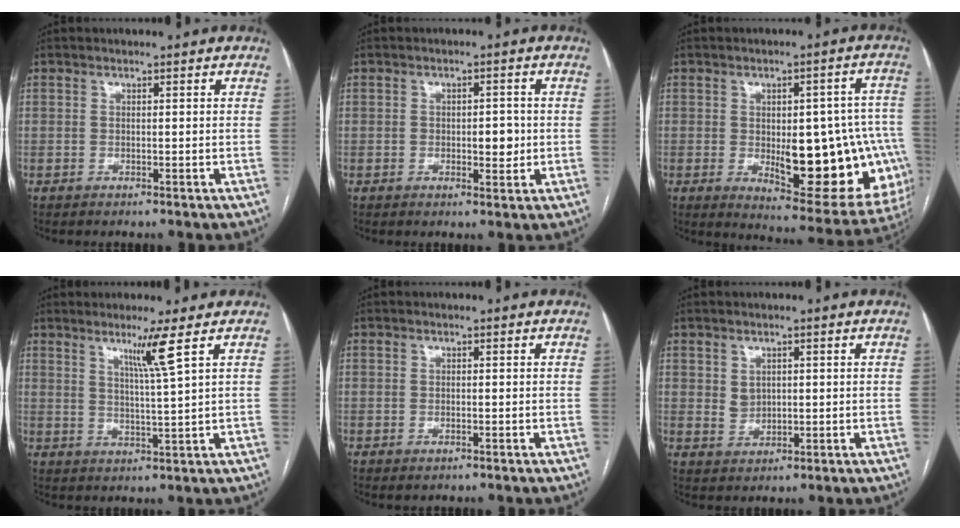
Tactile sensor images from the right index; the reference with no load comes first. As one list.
[{"total": 3.6, "force": [-0.4, 1.8, 3.1], "torque": [-0.040, 0.003, 0.000]}, {"total": 21.0, "force": [-3.7, 7.9, 19.1], "torque": [-0.165, 0.020, -0.016]}, {"total": 5.0, "force": [2.7, -1.8, 3.8], "torque": [-0.071, -0.014, 0.053]}, {"total": 0.7, "force": [-0.4, 0.2, 0.5], "torque": [-0.010, -0.001, -0.001]}, {"total": 2.6, "force": [0.7, 2.1, 1.3], "torque": [-0.026, 0.002, 0.022]}]